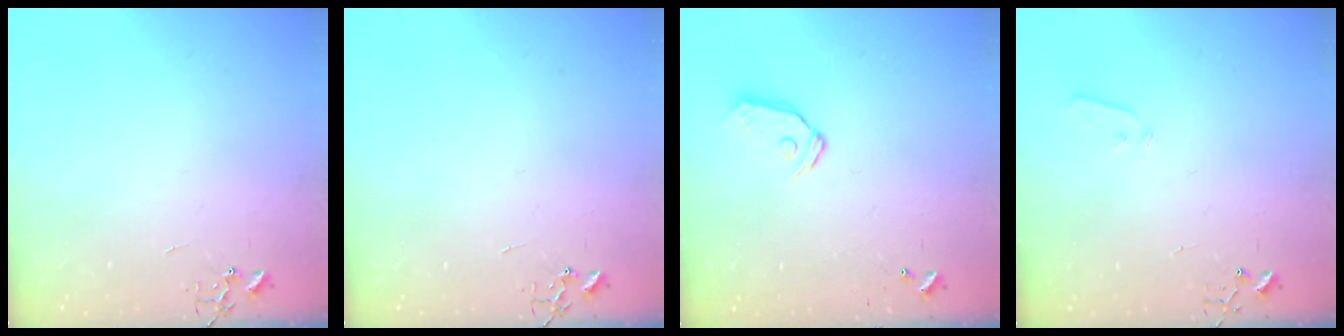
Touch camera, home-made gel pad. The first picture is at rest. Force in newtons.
{"total": 0.0}
{"total": 9.2, "press": 9.2, "slide": 1.0}
{"total": 3.6, "press": 3.5, "slide": 0.6}